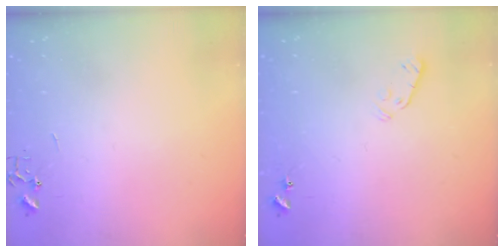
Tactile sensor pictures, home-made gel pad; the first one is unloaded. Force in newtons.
{"total": 3.8, "press": 3.7, "slide": 0.7}